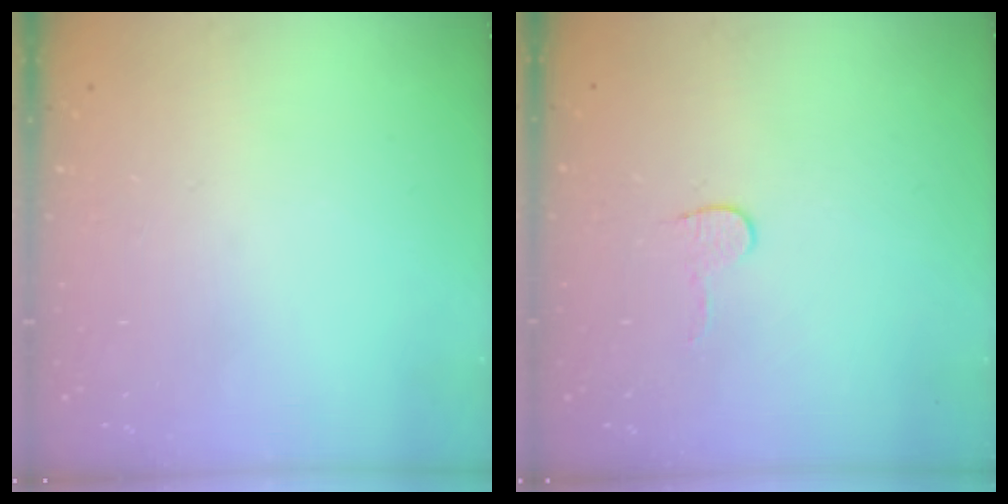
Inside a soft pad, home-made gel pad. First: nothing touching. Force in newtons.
{"total": 4.0, "press": 4.0, "slide": 0.4}